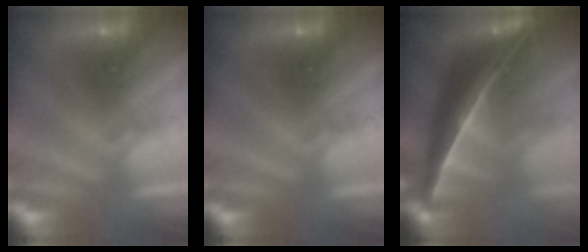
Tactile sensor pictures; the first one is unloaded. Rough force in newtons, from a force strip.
{"total": 0.0}
{"total": 7.1}